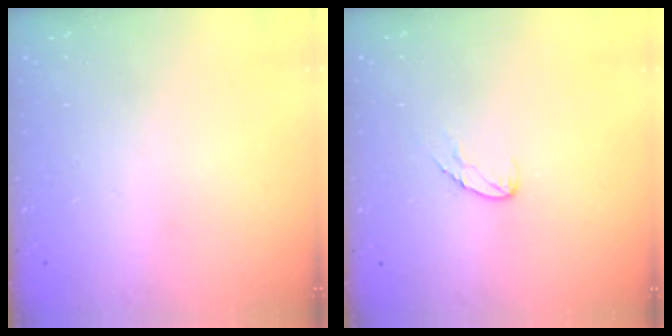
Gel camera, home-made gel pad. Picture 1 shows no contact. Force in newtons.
{"total": 6.3, "press": 6.3, "slide": 0.5}